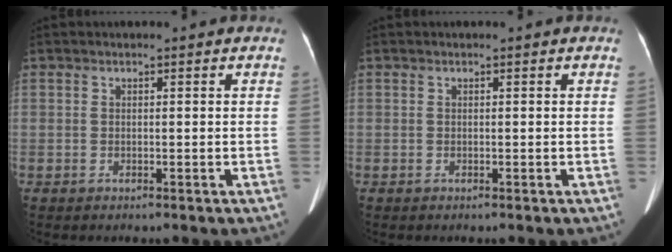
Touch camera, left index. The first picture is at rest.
{"total": 0.0}